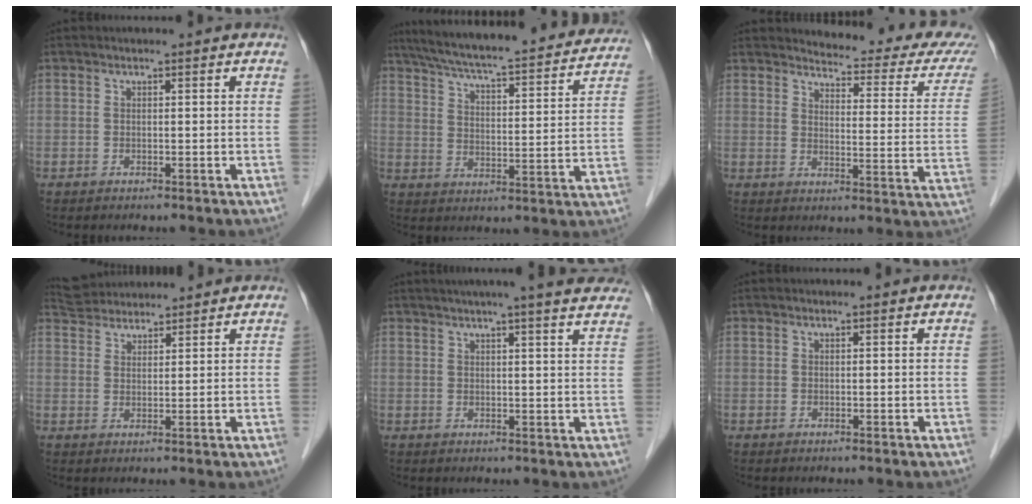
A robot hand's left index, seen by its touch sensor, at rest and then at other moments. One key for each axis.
{"total": 26.3, "fx": 23.4, "fy": 3.5, "fz": 11.5, "tx": -0.188, "ty": -0.016, "tz": 0.307}
{"total": 16.6, "fx": 15.5, "fy": 2.4, "fz": 5.4, "tx": -0.049, "ty": -0.076, "tz": 0.155}
{"total": 6.7, "fx": 6.4, "fy": 1.4, "fz": 1.3, "tx": -0.027, "ty": 0.038, "tz": 0.112}
{"total": 15.4, "fx": 13.2, "fy": 0.3, "fz": 7.9, "tx": -0.111, "ty": 0.012, "tz": 0.150}
{"total": 0.0}